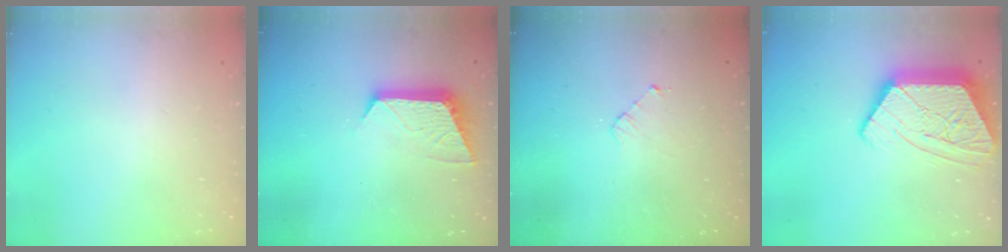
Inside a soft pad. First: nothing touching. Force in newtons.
{"total": 10.0, "press": 10.0, "slide": 0.5}
{"total": 3.2, "press": 3.2, "slide": 0.3}
{"total": 19.9, "press": 19.8, "slide": 1.5}